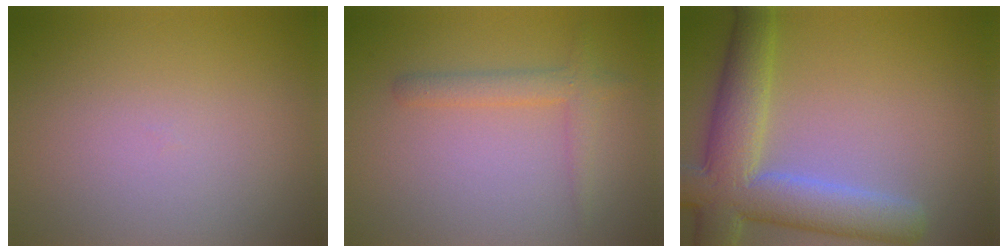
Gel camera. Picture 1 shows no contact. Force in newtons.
{"total": 2.1, "press": 2.1, "slide": 0.2}
{"total": 8.5, "press": 8.5, "slide": 0.6}